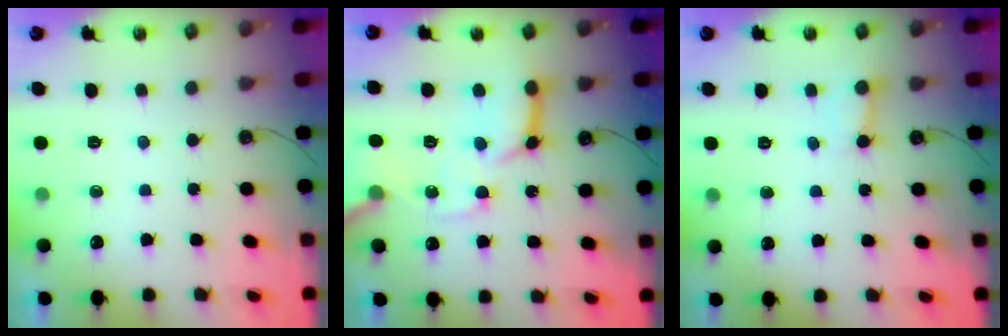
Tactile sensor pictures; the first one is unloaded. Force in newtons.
{"total": 15.7, "press": 15.5, "slide": 2.2}
{"total": 2.7, "press": 2.7, "slide": 0.1}